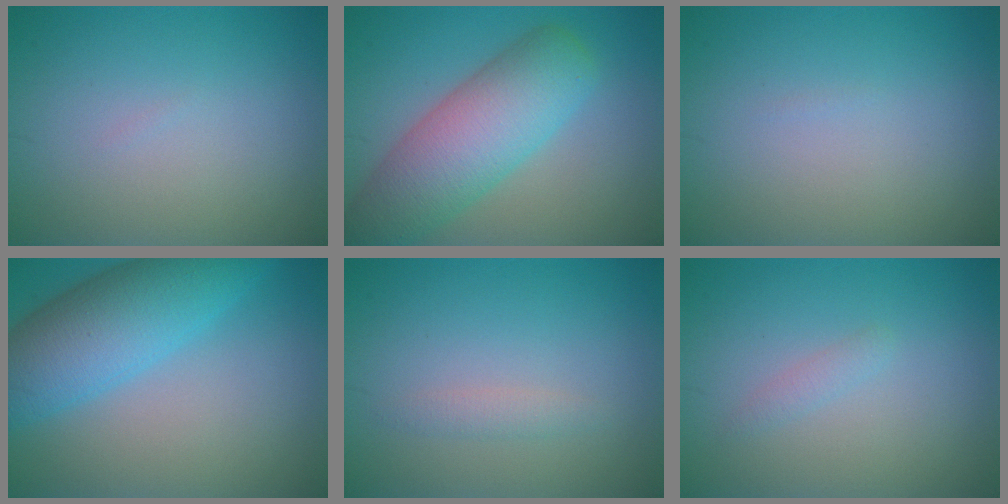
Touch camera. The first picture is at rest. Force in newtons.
{"total": 8.3, "press": 8.3, "slide": 0.3}
{"total": 0.0}
{"total": 8.2, "press": 8.2, "slide": 0.1}
{"total": 1.1, "press": 1.1, "slide": 0.1}
{"total": 0.9, "press": 0.9, "slide": 0.0}